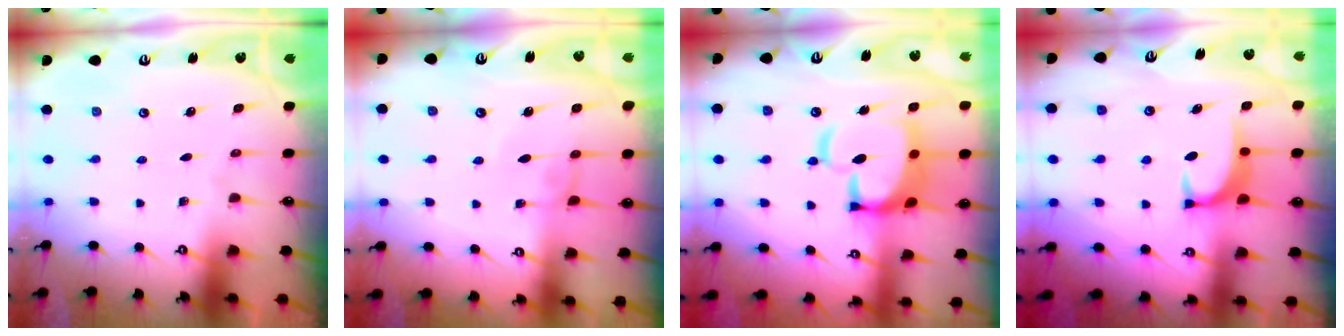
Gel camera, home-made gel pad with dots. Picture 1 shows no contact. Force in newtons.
{"total": 2.9, "press": 2.9, "slide": 0.1}
{"total": 11.6, "press": 11.5, "slide": 1.3}
{"total": 2.8, "press": 2.8, "slide": 0.4}